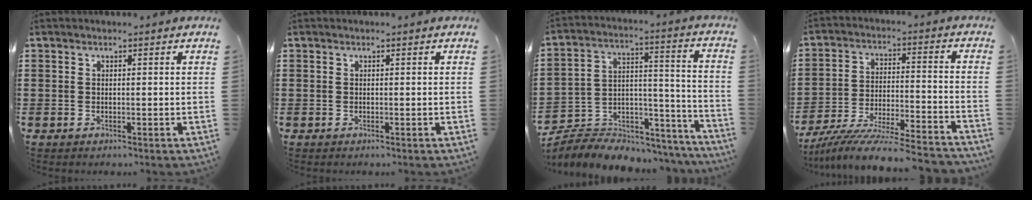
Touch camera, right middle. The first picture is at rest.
{"total": 0.0}
{"total": 6.1, "force": [-5.7, 2.1, 0.7], "torque": [-0.018, -0.001, -0.116]}
{"total": 8.9, "force": [-8.4, -0.3, 3.0], "torque": [-0.058, -0.001, -0.168]}